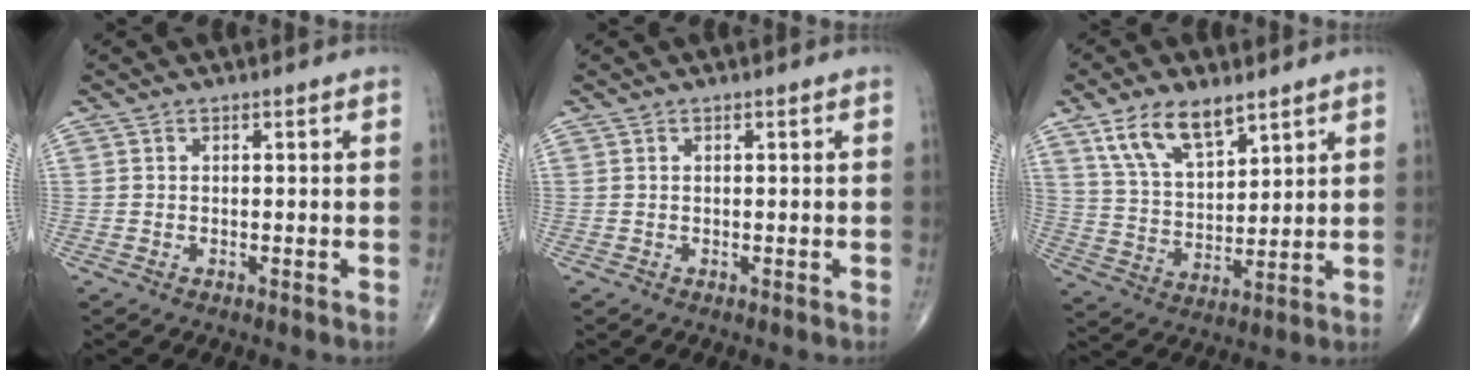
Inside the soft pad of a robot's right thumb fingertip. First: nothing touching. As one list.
[{"total": 0.0}, {"total": 11.6, "force": [7.3, 5.3, 7.3], "torque": [-0.119, -0.034, 0.147]}]